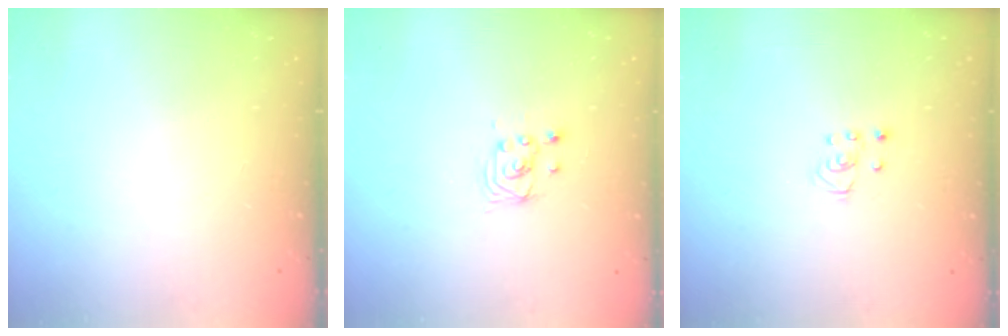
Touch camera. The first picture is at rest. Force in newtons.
{"total": 2.5, "press": 2.5, "slide": 0.2}
{"total": 2.5, "press": 2.5, "slide": 0.2}